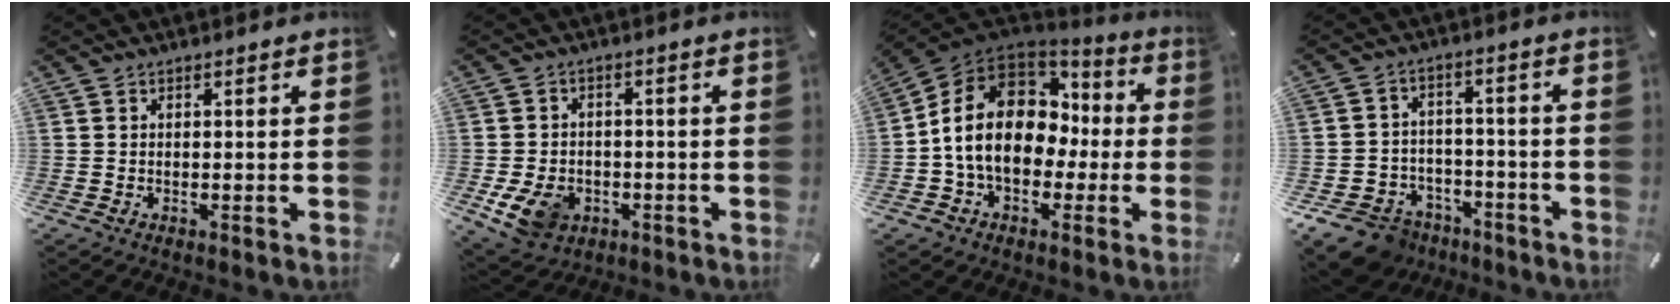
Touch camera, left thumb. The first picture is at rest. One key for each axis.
{"total": 8.7, "fx": -3.0, "fy": 6.9, "fz": 4.5, "tx": -0.095, "ty": 0.009, "tz": -0.057}
{"total": 15.8, "fx": -0.5, "fy": 12.5, "fz": 9.6, "tx": -0.191, "ty": 0.017, "tz": -0.003}
{"total": 10.7, "fx": -7.5, "fy": 6.8, "fz": 3.4, "tx": -0.073, "ty": 0.052, "tz": -0.136}